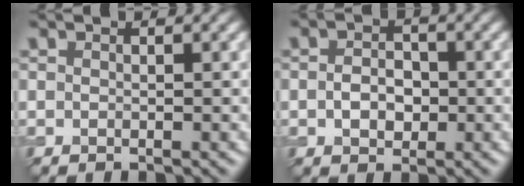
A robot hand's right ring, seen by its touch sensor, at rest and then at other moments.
{"total": 2.6, "force": [-0.4, 1.9, 1.7], "torque": [-0.032, -0.001, -0.010]}